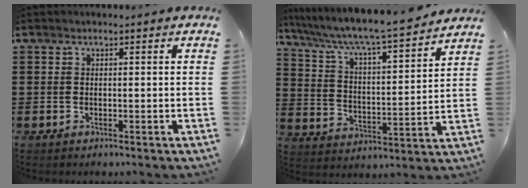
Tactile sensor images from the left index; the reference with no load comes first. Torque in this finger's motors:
{"motor_torque": [0.60, 0.07, 0.56, 0.21]}